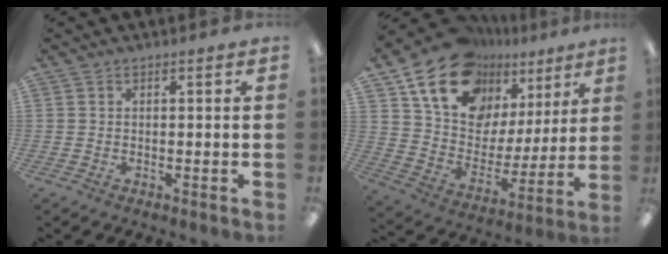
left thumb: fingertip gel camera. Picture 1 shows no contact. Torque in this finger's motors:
{"motor_torque": [2.26, 2.75, 1.37, -1.39, 0.21]}